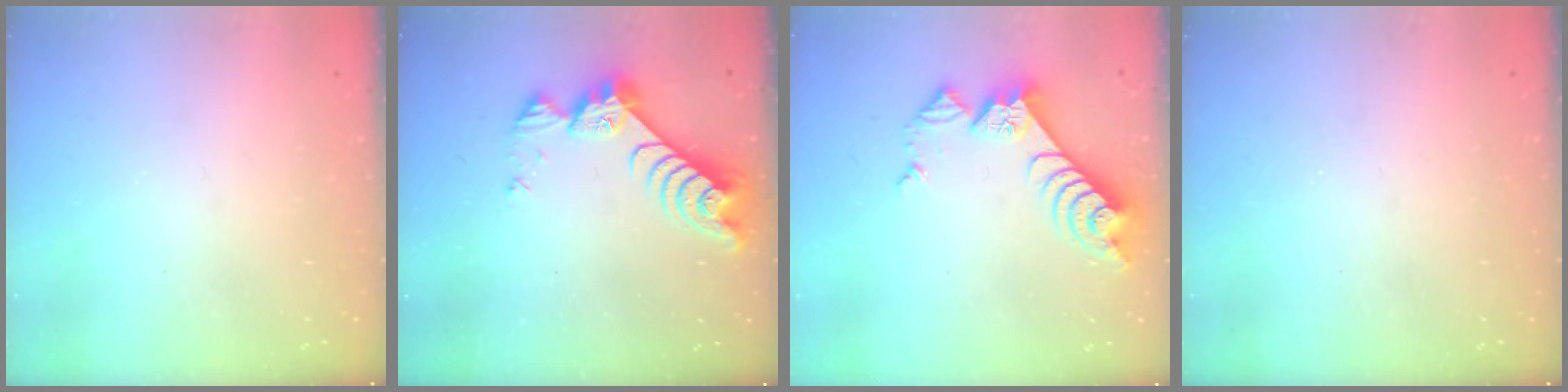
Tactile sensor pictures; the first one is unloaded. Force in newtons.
{"total": 8.9, "press": 8.8, "slide": 0.8}
{"total": 9.9, "press": 9.8, "slide": 1.2}
{"total": 0.0}